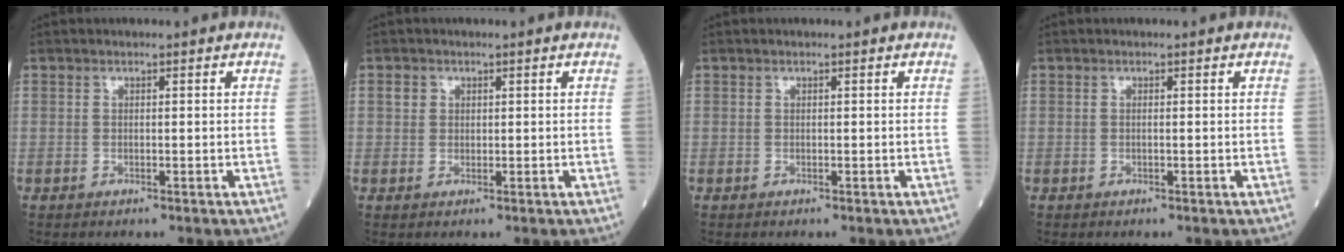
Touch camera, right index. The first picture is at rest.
{"total": 1.4, "force": [0.5, 1.3, 0.3], "torque": [-0.004, 0.005, 0.005]}
{"total": 0.0}
{"total": 0.0}